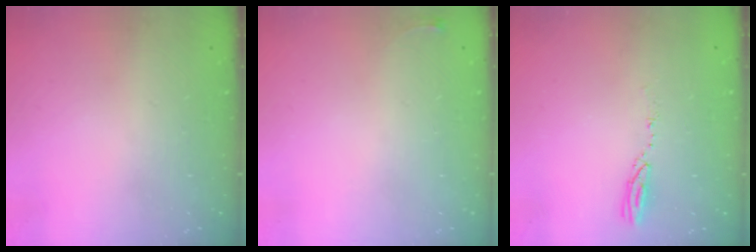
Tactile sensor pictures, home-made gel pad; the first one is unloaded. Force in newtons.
{"total": 2.6, "press": 2.6, "slide": 0.6}
{"total": 3.8, "press": 3.8, "slide": 0.2}